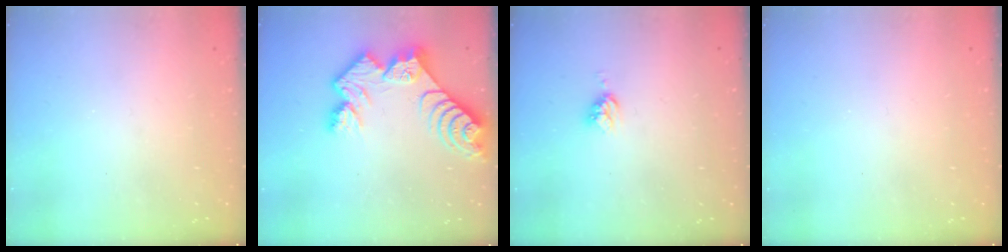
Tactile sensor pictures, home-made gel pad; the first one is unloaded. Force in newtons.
{"total": 11.7, "press": 11.6, "slide": 1.3}
{"total": 4.8, "press": 4.8, "slide": 0.1}
{"total": 0.0}